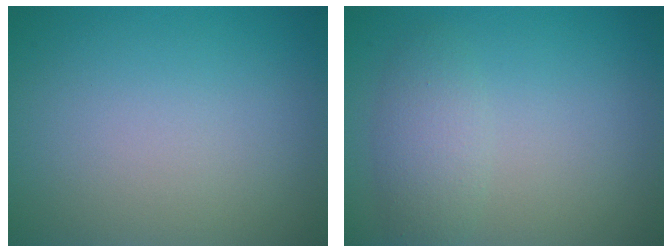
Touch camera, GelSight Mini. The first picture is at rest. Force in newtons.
{"total": 2.5, "press": 2.5, "slide": 0.1}